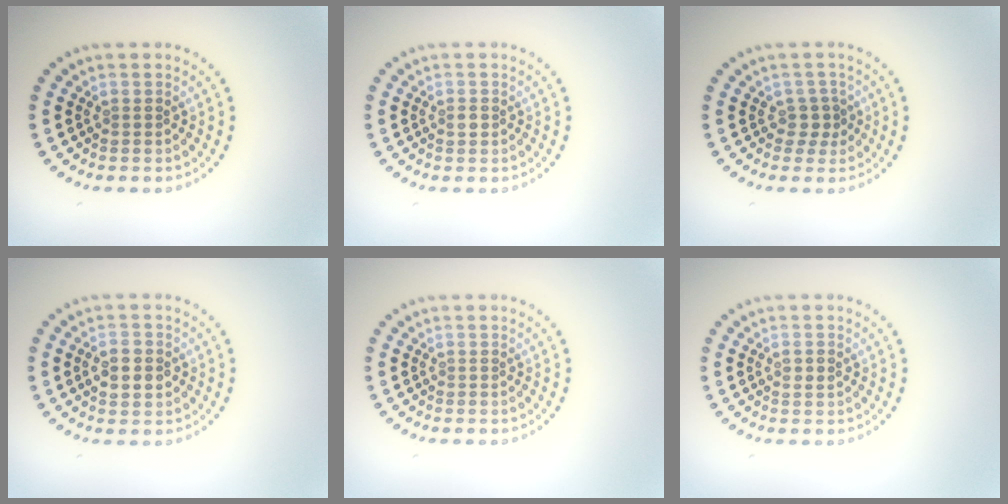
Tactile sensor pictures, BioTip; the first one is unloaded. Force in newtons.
{"total": 1.0, "press": 1.0, "slide": 0.1}
{"total": 1.8, "press": 1.4, "slide": 1.1}
{"total": 3.0, "press": 3.0, "slide": 0.0}
{"total": 0.0}
{"total": 1.0, "press": 1.0, "slide": 0.2}